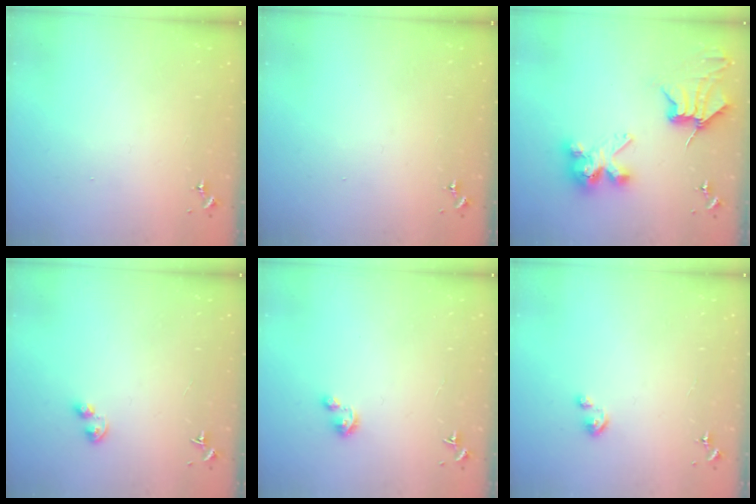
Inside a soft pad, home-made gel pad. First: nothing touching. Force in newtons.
{"total": 0.0}
{"total": 10.0, "press": 9.9, "slide": 1.2}
{"total": 3.2, "press": 3.1, "slide": 0.8}
{"total": 2.7, "press": 2.7, "slide": 0.3}
{"total": 1.8, "press": 1.8, "slide": 0.2}